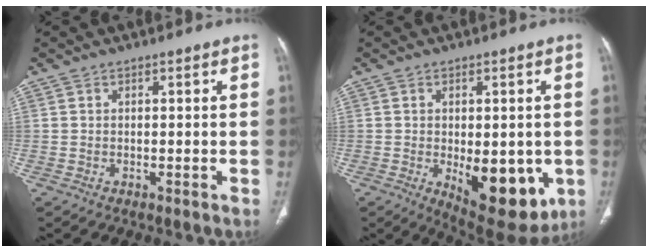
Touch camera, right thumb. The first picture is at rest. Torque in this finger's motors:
{"motor_torque": [1.68, 1.81, 1.22, -0.10, 0.11]}